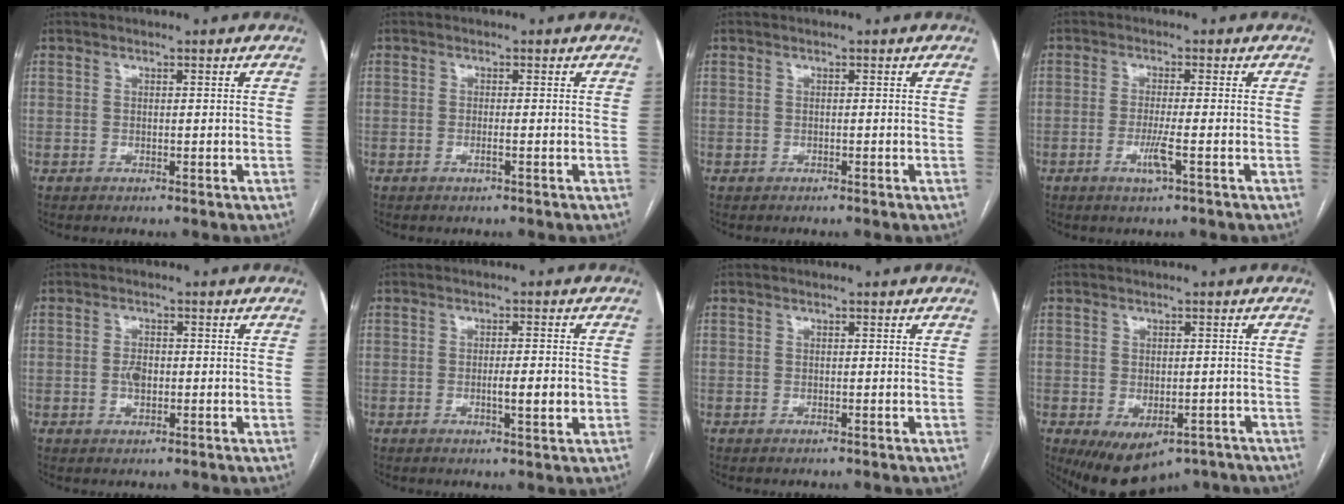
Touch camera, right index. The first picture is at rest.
{"total": 0.9, "force": [-0.5, -0.2, 0.8], "torque": [-0.017, -0.001, -0.008]}
{"total": 0.0}
{"total": 3.5, "force": [-1.5, -0.3, 3.2], "torque": [-0.065, -0.009, -0.030]}
{"total": 2.5, "force": [-0.5, 1.3, 2.0], "torque": [-0.040, 0.001, -0.008]}
{"total": 4.0, "force": [-0.9, 0.4, 3.8], "torque": [-0.063, -0.003, -0.011]}
{"total": 0.0}
{"total": 10.5, "force": [-6.5, 5.7, 6.0], "torque": [-0.098, -0.001, -0.084]}